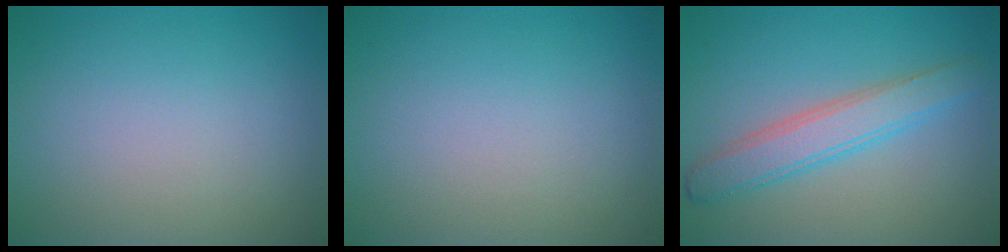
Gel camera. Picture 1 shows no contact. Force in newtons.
{"total": 0.0}
{"total": 3.8, "press": 3.8, "slide": 0.1}